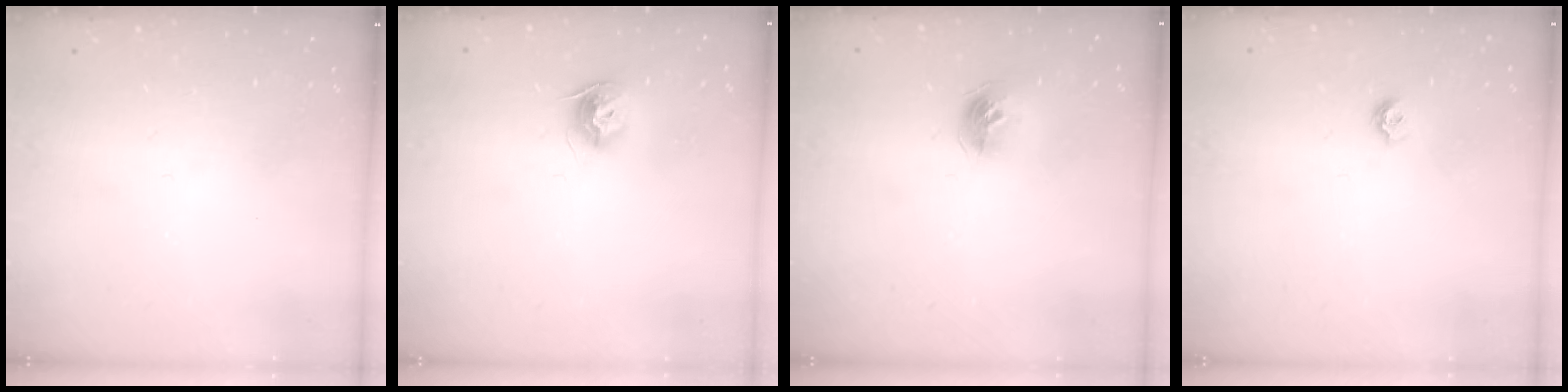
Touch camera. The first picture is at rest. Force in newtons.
{"total": 8.8, "press": 8.8, "slide": 0.4}
{"total": 9.5, "press": 9.5, "slide": 0.4}
{"total": 5.7, "press": 5.7, "slide": 0.6}